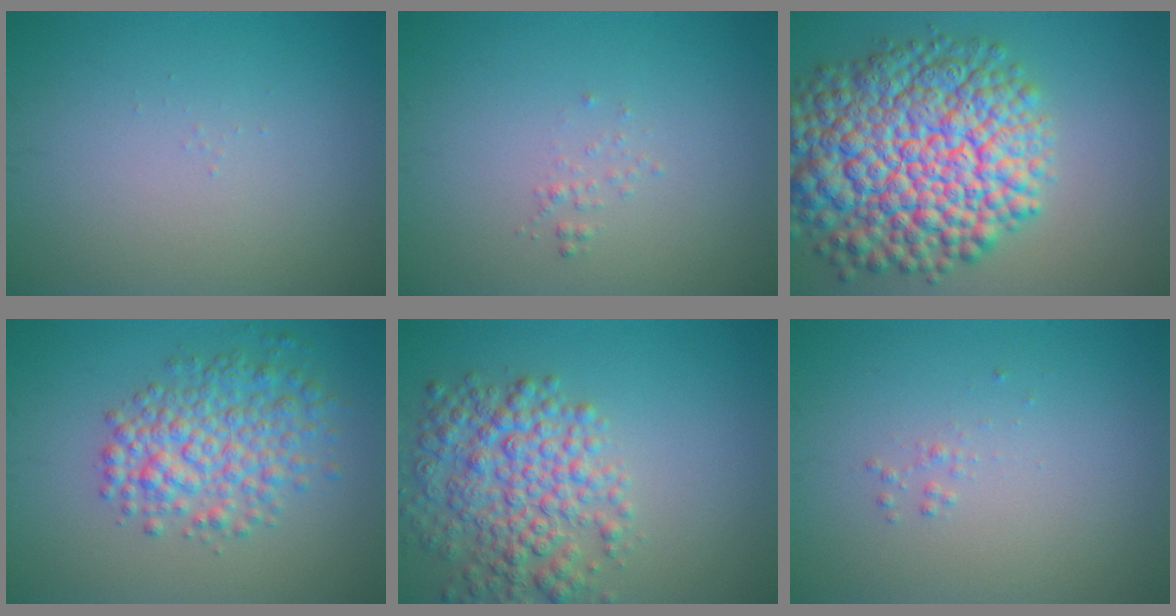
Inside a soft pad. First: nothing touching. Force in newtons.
{"total": 0.6, "press": 0.6, "slide": 0.1}
{"total": 14.4, "press": 14.3, "slide": 0.5}
{"total": 5.4, "press": 5.4, "slide": 0.1}
{"total": 6.4, "press": 6.4, "slide": 0.2}
{"total": 0.5, "press": 0.5, "slide": 0.0}